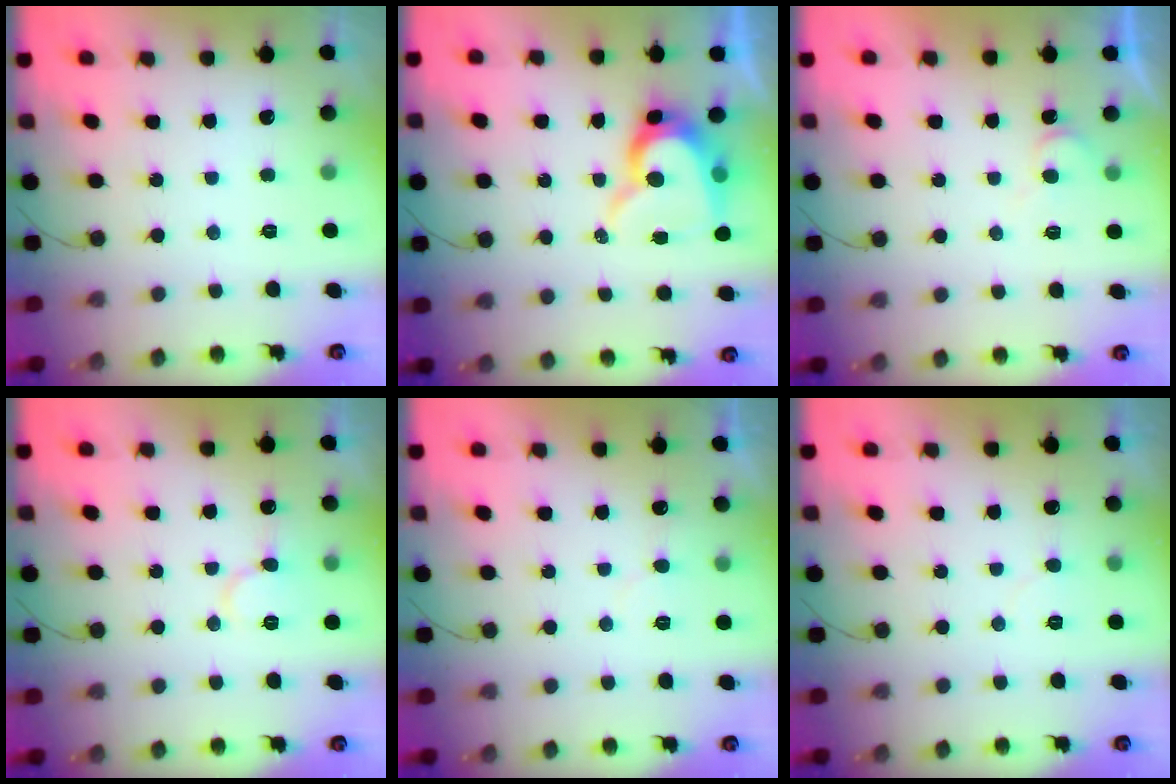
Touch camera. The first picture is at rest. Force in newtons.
{"total": 12.8, "press": 12.7, "slide": 1.2}
{"total": 5.9, "press": 5.9, "slide": 0.6}
{"total": 8.5, "press": 8.3, "slide": 1.9}
{"total": 5.3, "press": 5.2, "slide": 0.5}
{"total": 4.6, "press": 4.6, "slide": 0.2}